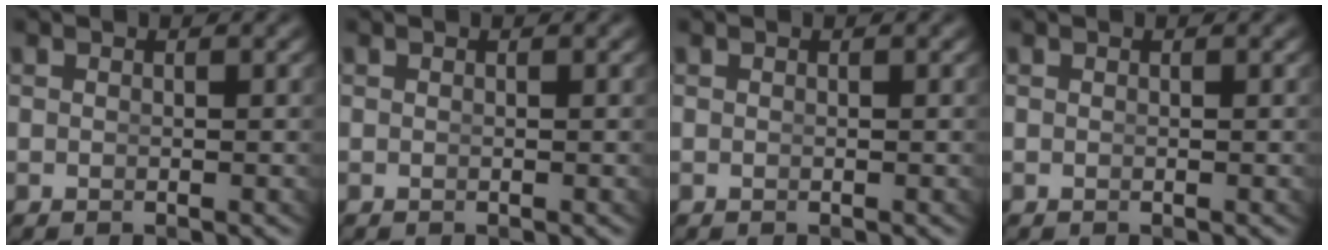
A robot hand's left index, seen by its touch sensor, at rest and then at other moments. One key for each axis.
{"total": 0.0}
{"total": 0.0}
{"total": 0.0}